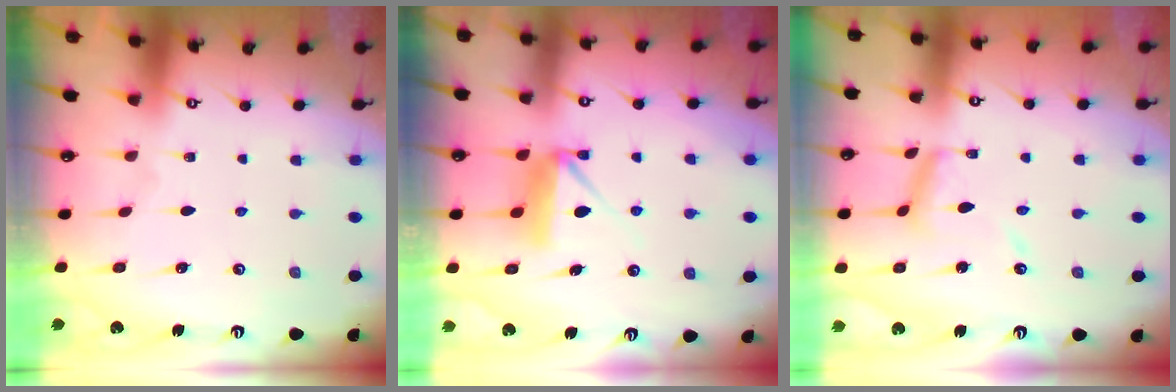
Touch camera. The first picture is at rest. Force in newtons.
{"total": 9.6, "press": 9.6, "slide": 0.3}
{"total": 9.6, "press": 9.6, "slide": 0.7}